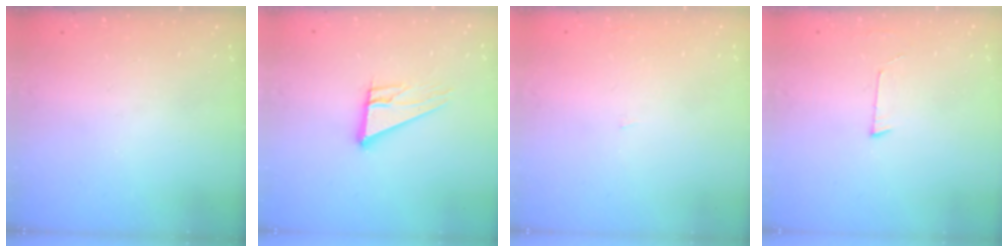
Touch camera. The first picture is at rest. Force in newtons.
{"total": 10.7, "press": 10.7, "slide": 0.7}
{"total": 0.9, "press": 0.9, "slide": 0.0}
{"total": 2.7, "press": 2.7, "slide": 0.2}